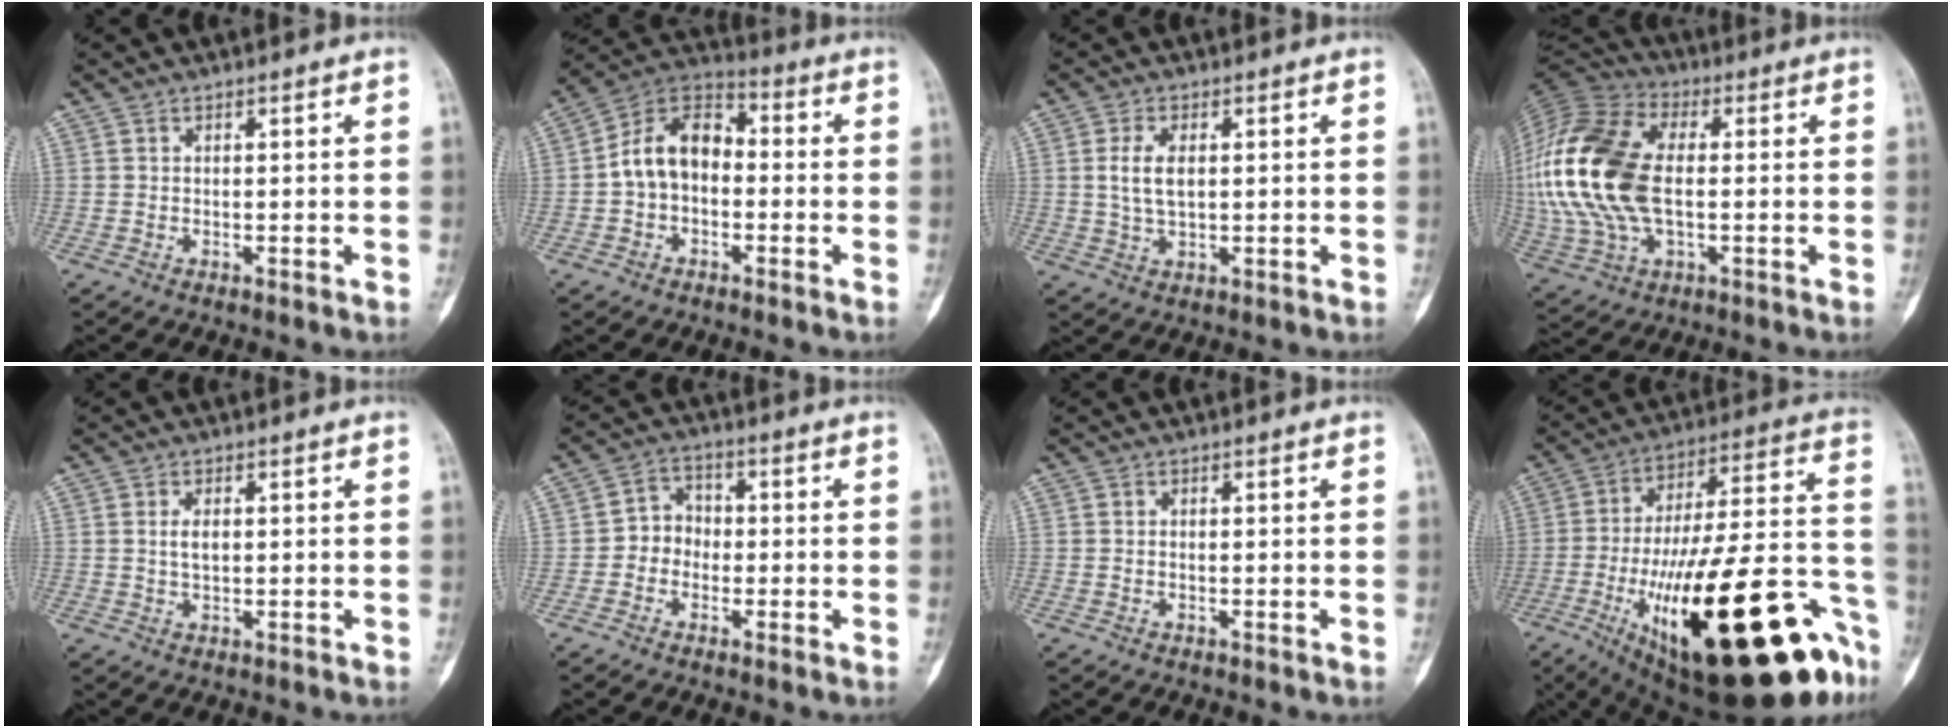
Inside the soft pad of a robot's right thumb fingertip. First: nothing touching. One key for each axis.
{"total": 11.0, "fx": -0.9, "fy": 7.6, "fz": 7.9, "tx": -0.121, "ty": 0.038, "tz": -0.033}
{"total": 4.8, "fx": 0.9, "fy": 2.4, "fz": 4.1, "tx": -0.088, "ty": -0.002, "tz": 0.017}
{"total": 21.9, "fx": 0.3, "fy": 12.4, "fz": 18.0, "tx": -0.411, "ty": 0.008, "tz": 0.004}
{"total": 2.1, "fx": 0.4, "fy": 1.0, "fz": 1.8, "tx": -0.034, "ty": -0.001, "tz": 0.005}
{"total": 4.4, "fx": -1.2, "fy": 3.8, "fz": 1.9, "tx": -0.005, "ty": 0.020, "tz": -0.040}
{"total": 0.0}
{"total": 39.2, "fx": -16.3, "fy": 12.2, "fz": 33.4, "tx": -0.449, "ty": 0.045, "tz": -0.239}